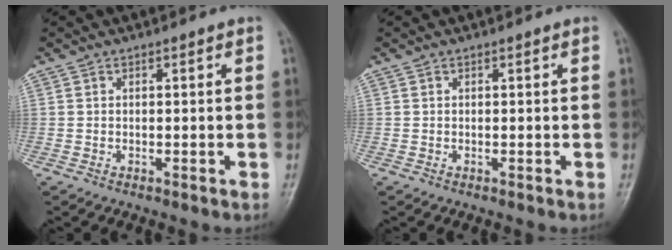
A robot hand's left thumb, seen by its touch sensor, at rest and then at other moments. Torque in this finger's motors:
{"motor_torque": [0.00, 0.01, 0.00, 0.00, 0.00]}